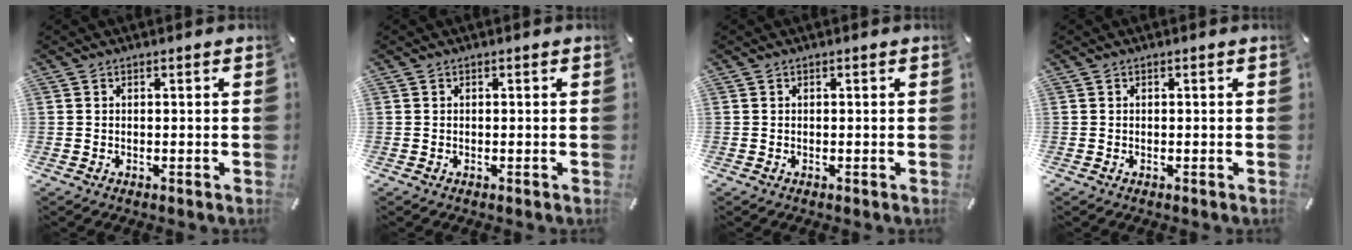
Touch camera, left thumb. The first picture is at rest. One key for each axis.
{"total": 0.0}
{"total": 0.0}
{"total": 0.0}